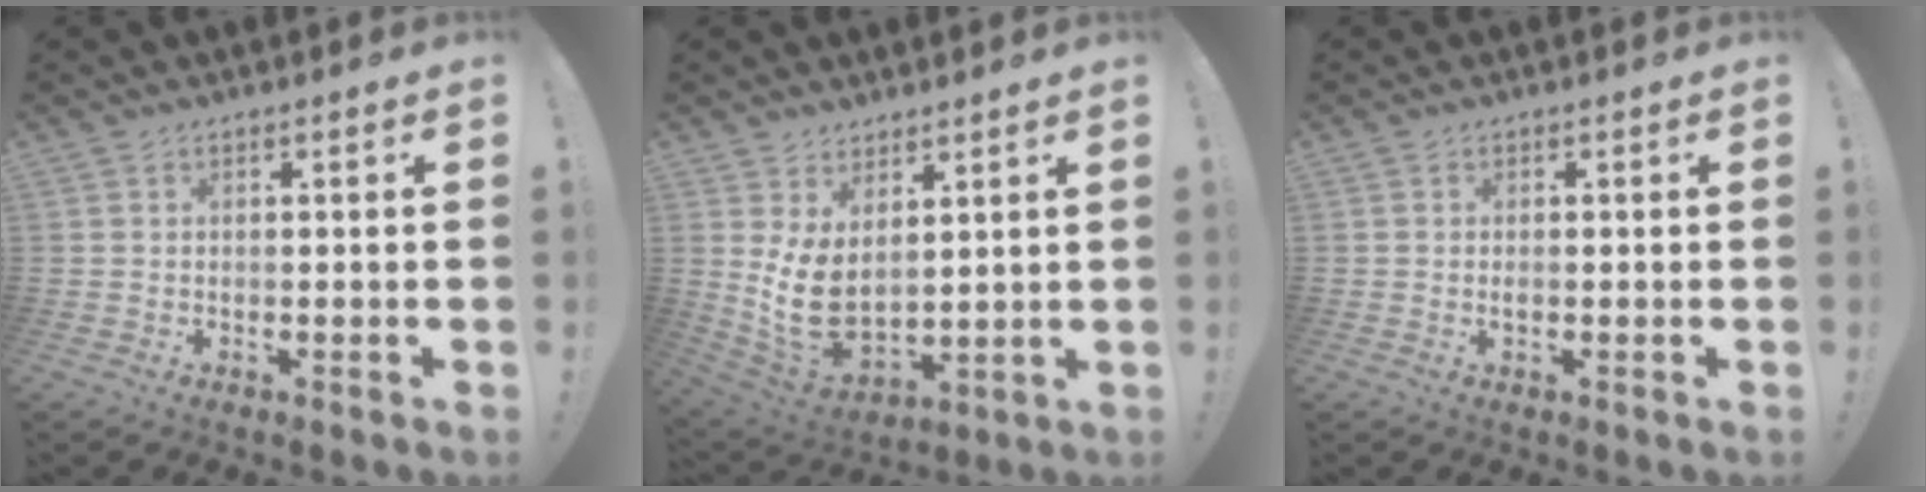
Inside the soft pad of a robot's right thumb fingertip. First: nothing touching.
{"total": 9.8, "force": [2.8, 6.1, 7.2], "torque": [-0.149, -0.035, 0.059]}
{"total": 0.6, "force": [-0.1, 0.2, 0.6], "torque": [-0.012, 0.001, -0.001]}